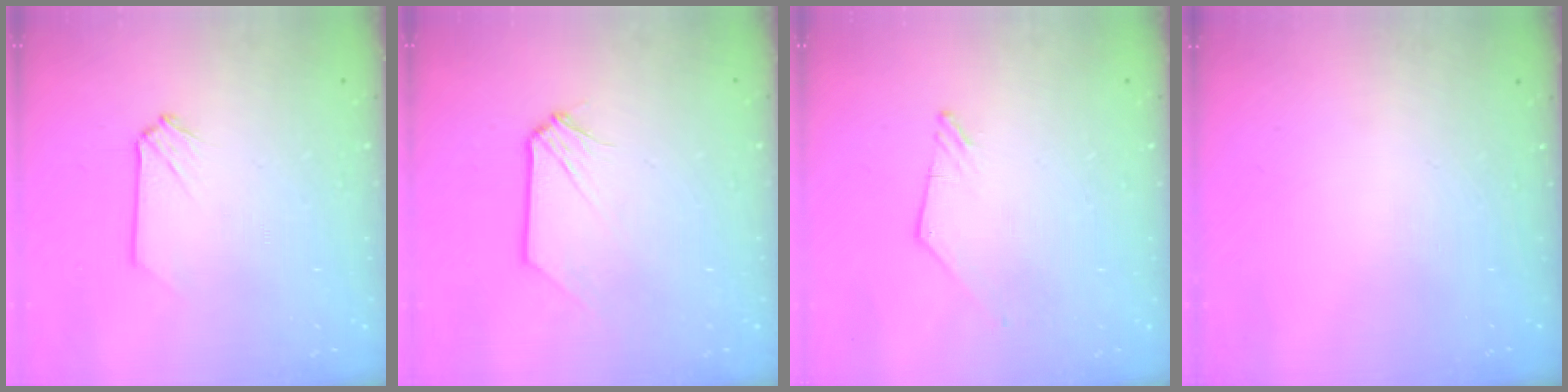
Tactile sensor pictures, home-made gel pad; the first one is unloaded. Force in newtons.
{"total": 0.8, "press": 0.8, "slide": 0.1}
{"total": 0.0}
{"total": 0.0}